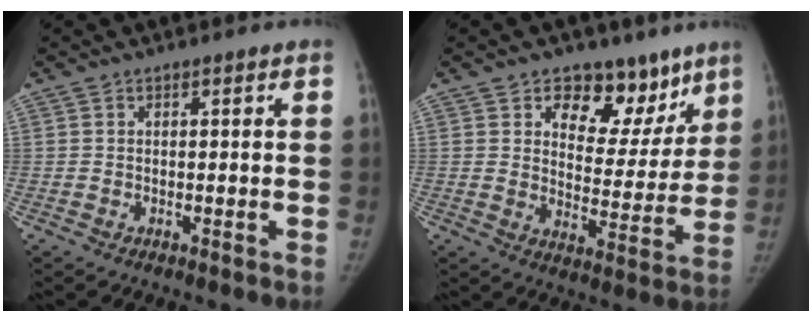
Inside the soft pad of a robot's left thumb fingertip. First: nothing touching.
{"total": 13.6, "force": [8.7, 8.6, 6.0], "torque": [-0.013, -0.043, 0.127]}